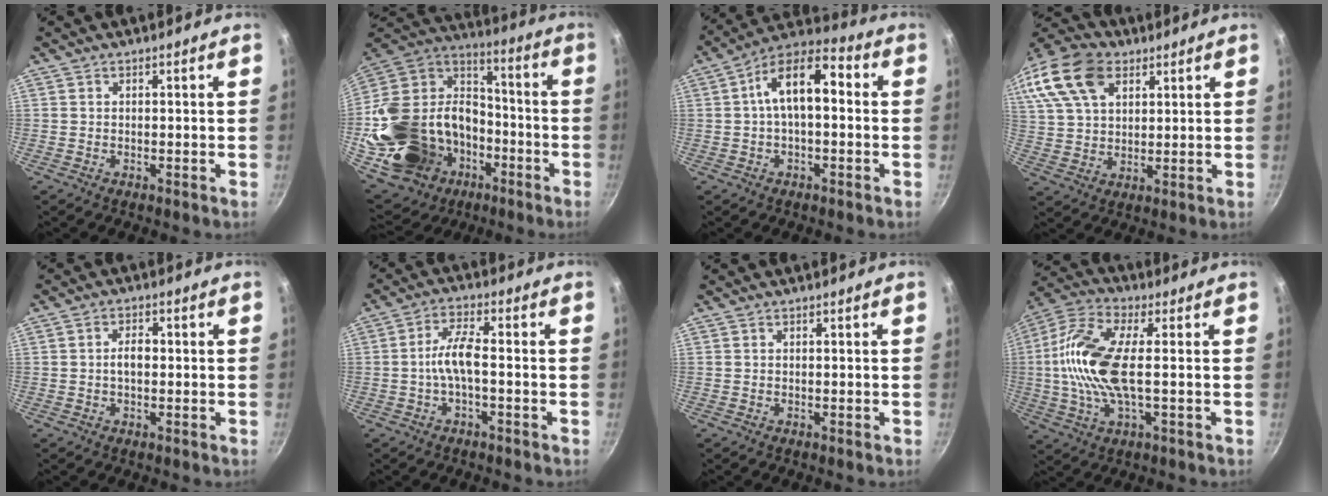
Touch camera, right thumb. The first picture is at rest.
{"total": 32.6, "force": [-10.9, 24.3, 18.8], "torque": [-0.315, 0.076, -0.167]}
{"total": 12.2, "force": [1.0, 6.1, 10.5], "torque": [-0.154, 0.042, 0.002]}
{"total": 19.9, "force": [9.4, 12.6, 12.1], "torque": [-0.261, 0.021, 0.174]}
{"total": 3.1, "force": [-0.1, 1.9, 2.5], "torque": [-0.036, 0.012, -0.004]}
{"total": 5.5, "force": [-1.3, 1.5, 5.1], "torque": [-0.111, 0.026, -0.032]}
{"total": 0.0}
{"total": 15.0, "force": [0.4, 5.5, 13.9], "torque": [-0.295, 0.016, -0.007]}